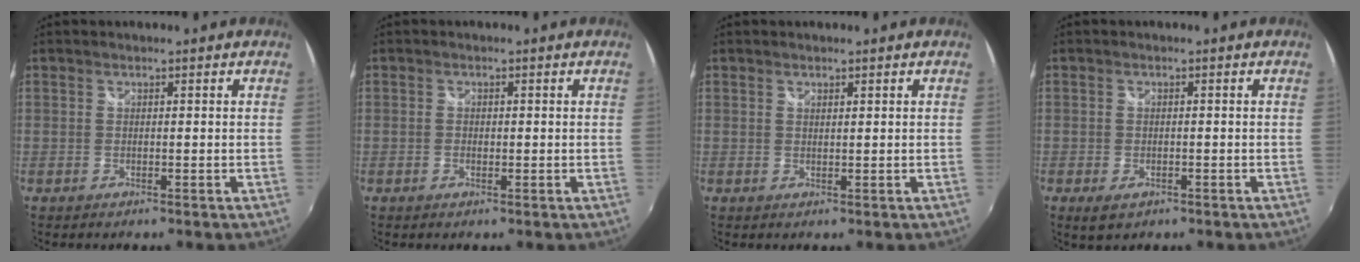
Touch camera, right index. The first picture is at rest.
{"total": 1.0, "force": [-0.2, 0.8, 0.6], "torque": [-0.011, 0.000, -0.005]}
{"total": 0.7, "force": [0.6, 0.1, 0.3], "torque": [-0.004, 0.001, 0.010]}
{"total": 3.2, "force": [-1.7, 1.9, 2.0], "torque": [-0.040, -0.009, -0.026]}